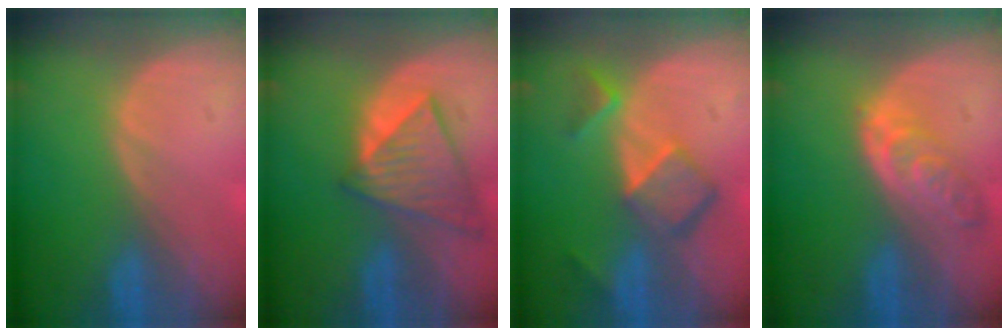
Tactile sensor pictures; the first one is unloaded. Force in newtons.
{"total": 8.4, "press": 7.4, "slide": 4.1}
{"total": 7.0, "press": 6.0, "slide": 3.5}
{"total": 5.4, "press": 5.2, "slide": 1.5}